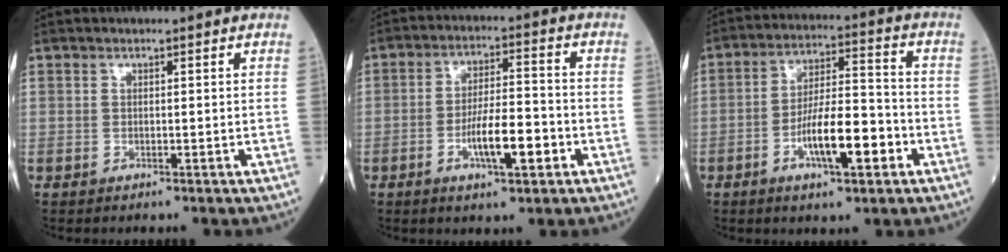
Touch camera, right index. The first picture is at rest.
{"total": 8.4, "force": [-3.1, 1.8, 7.6], "torque": [-0.135, 0.005, -0.051]}
{"total": 10.8, "force": [-4.1, 2.5, 9.7], "torque": [-0.170, 0.011, -0.070]}